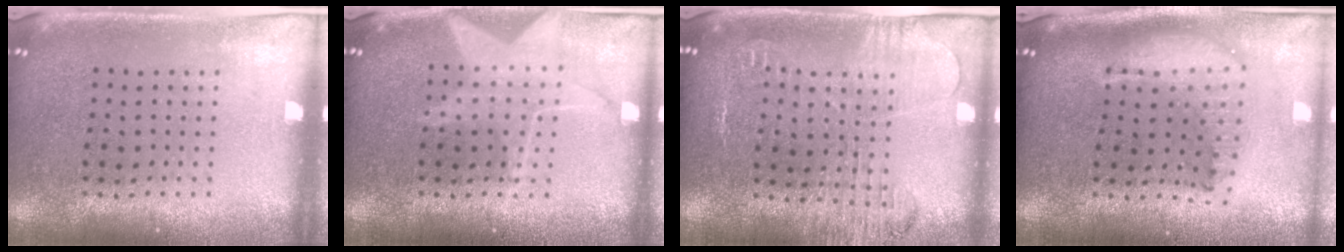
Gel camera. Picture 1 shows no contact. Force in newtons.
{"total": 1.5, "press": 1.3, "slide": 0.6}
{"total": 1.8, "press": 1.8, "slide": 0.4}
{"total": 2.2, "press": 1.7, "slide": 1.4}